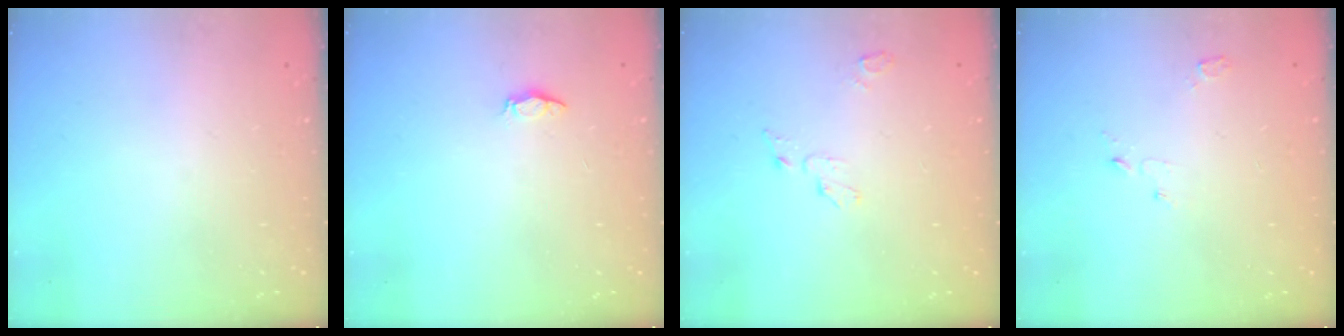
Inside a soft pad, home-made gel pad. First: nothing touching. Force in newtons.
{"total": 2.5, "press": 2.5, "slide": 0.3}
{"total": 4.1, "press": 4.1, "slide": 0.4}
{"total": 3.1, "press": 3.1, "slide": 0.3}